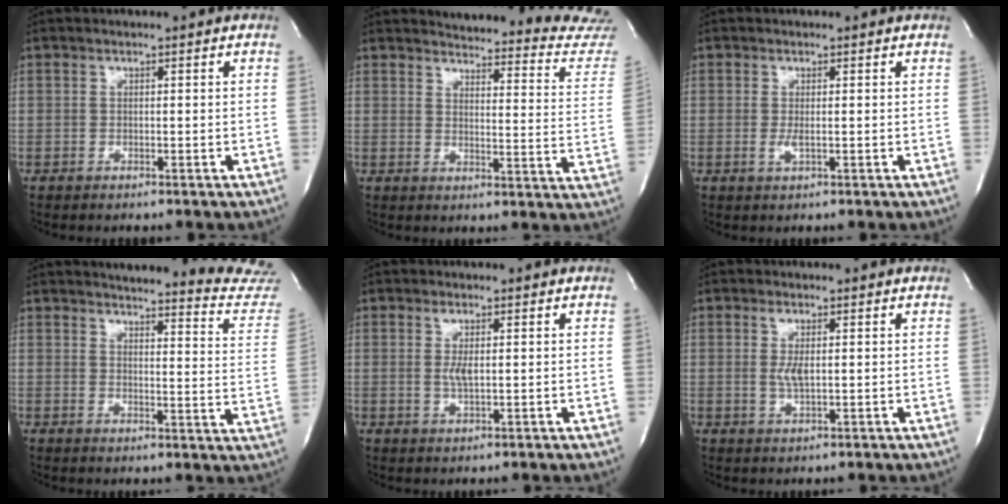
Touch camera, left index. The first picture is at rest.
{"total": 22.6, "force": [22.3, 1.7, 3.7], "torque": [-0.030, -0.145, 0.228]}
{"total": 1.4, "force": [-0.8, 0.2, 1.2], "torque": [-0.027, -0.008, -0.011]}
{"total": 20.5, "force": [20.1, 0.7, 4.1], "torque": [-0.040, -0.132, 0.208]}
{"total": 2.2, "force": [-0.3, 0.5, 2.2], "torque": [-0.046, -0.008, 0.000]}
{"total": 2.6, "force": [-0.3, 0.7, 2.5], "torque": [-0.052, -0.008, 0.000]}